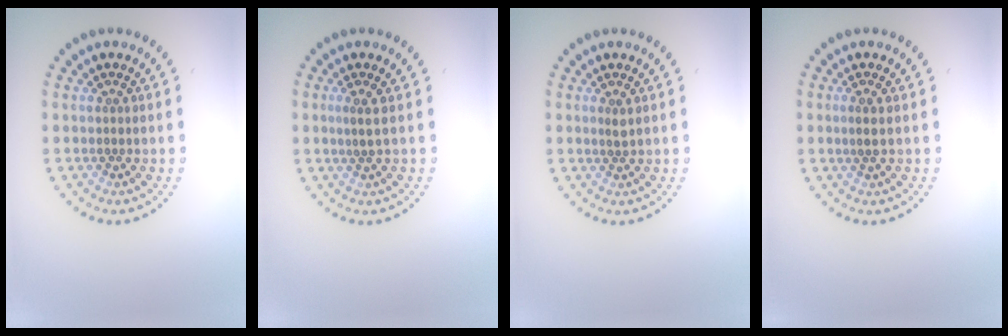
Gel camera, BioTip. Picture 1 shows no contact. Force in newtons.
{"total": 1.0, "press": 0.7, "slide": 0.7}
{"total": 0.9, "press": 0.6, "slide": 0.6}
{"total": 1.1, "press": 0.9, "slide": 0.5}